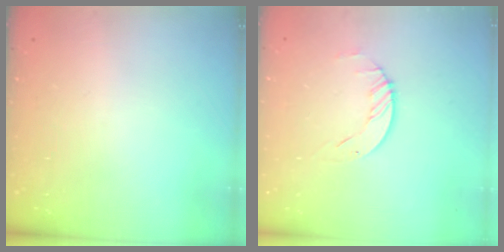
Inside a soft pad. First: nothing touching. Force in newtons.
{"total": 2.3, "press": 2.3, "slide": 0.3}